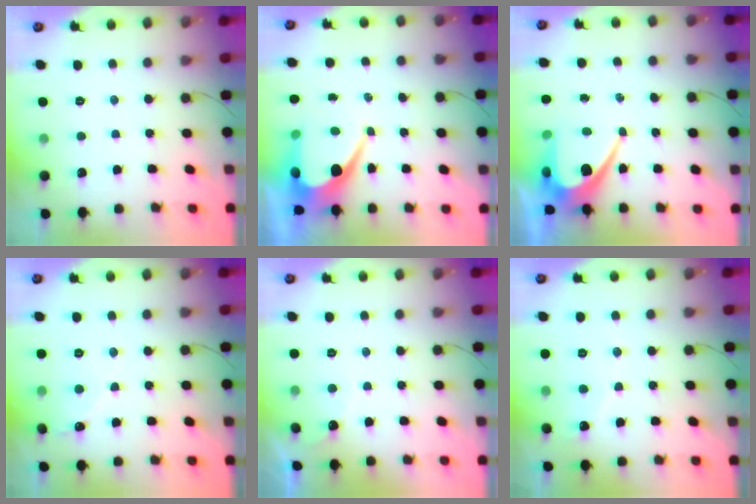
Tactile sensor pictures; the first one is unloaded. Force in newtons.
{"total": 10.2, "press": 10.2, "slide": 0.7}
{"total": 9.6, "press": 9.6, "slide": 0.5}
{"total": 4.5, "press": 4.4, "slide": 0.5}
{"total": 2.6, "press": 2.6, "slide": 0.1}
{"total": 2.3, "press": 2.3, "slide": 0.2}